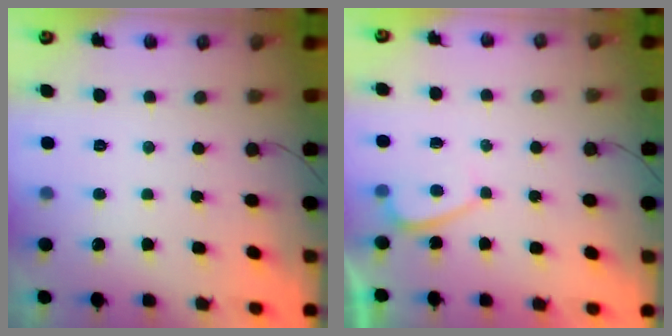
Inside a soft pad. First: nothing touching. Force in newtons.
{"total": 1.6, "press": 1.5, "slide": 0.6}